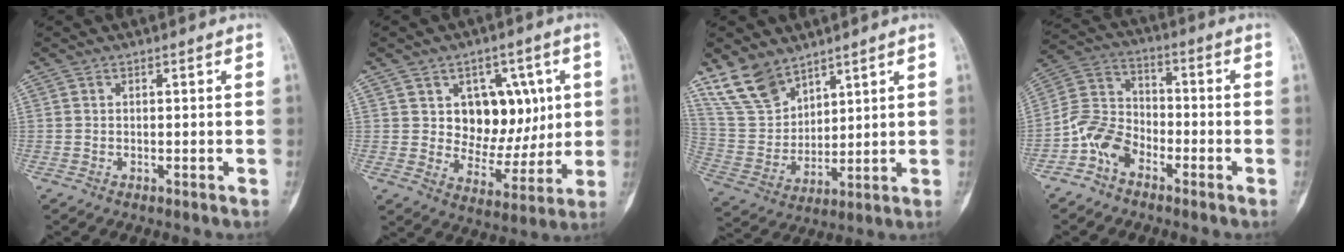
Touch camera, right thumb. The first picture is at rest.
{"total": 12.4, "force": [3.0, 9.2, 7.7], "torque": [-0.057, -0.019, 0.056]}
{"total": 11.6, "force": [8.7, 6.3, 4.4], "torque": [-0.078, -0.039, 0.192]}
{"total": 8.7, "force": [-4.8, 5.9, 4.2], "torque": [-0.072, 0.047, -0.106]}